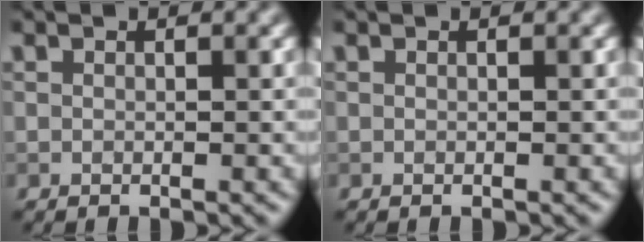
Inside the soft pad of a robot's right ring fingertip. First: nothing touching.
{"total": 0.0}